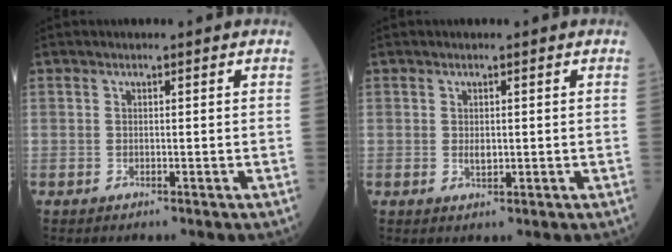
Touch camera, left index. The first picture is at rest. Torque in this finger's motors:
{"motor_torque": [0.37, 0.06, 0.01, 0.02]}